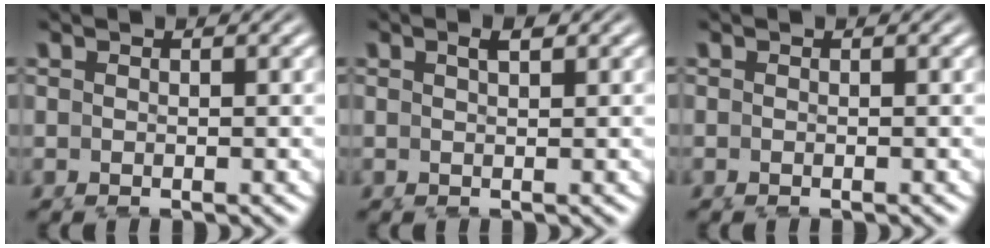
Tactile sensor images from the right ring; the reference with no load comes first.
{"total": 0.8, "force": [0.3, -0.1, 0.8], "torque": [-0.010, 0.000, 0.009]}
{"total": 0.0}